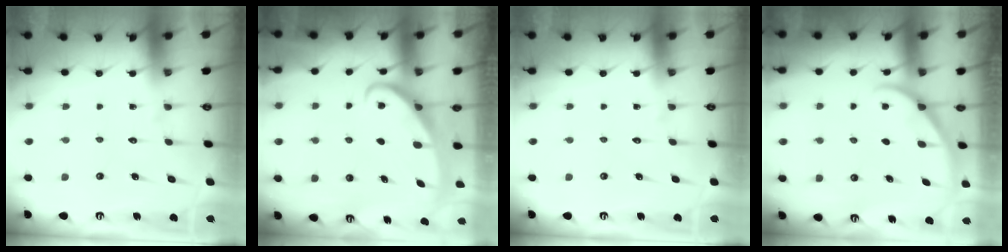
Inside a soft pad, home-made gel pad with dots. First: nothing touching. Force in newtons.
{"total": 2.8, "press": 2.7, "slide": 0.4}
{"total": 0.0}
{"total": 1.7, "press": 1.6, "slide": 0.2}